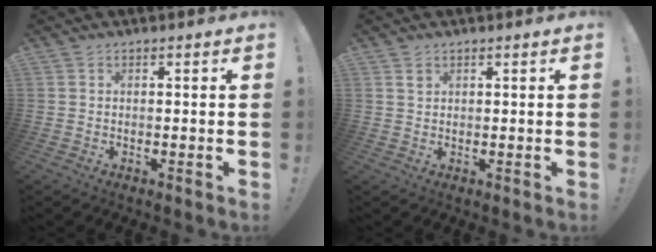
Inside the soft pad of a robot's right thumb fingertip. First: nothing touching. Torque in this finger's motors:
{"motor_torque": [0.56, -0.02, 0.02, -0.22, 0.04]}